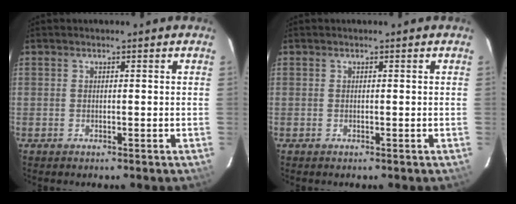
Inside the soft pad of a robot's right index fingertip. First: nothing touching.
{"total": 0.0}